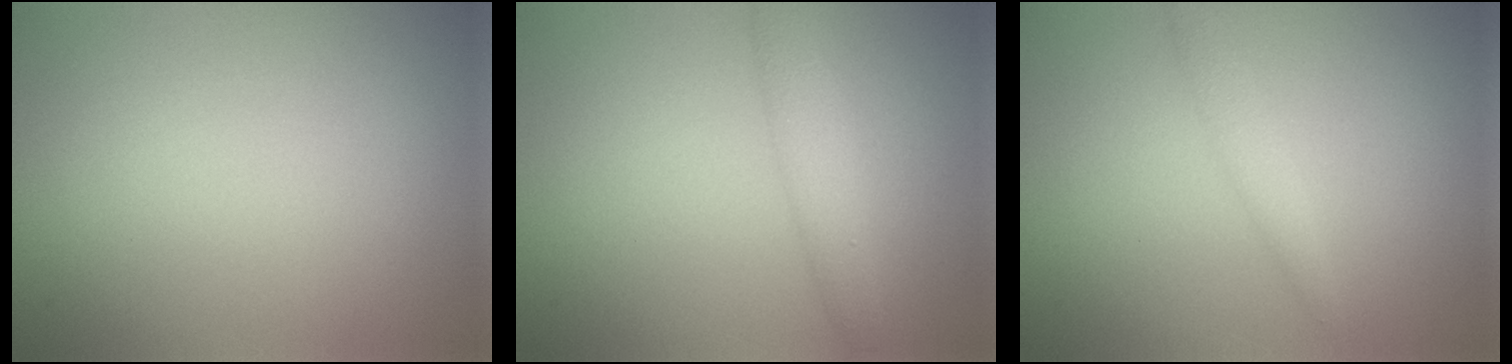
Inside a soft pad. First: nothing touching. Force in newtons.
{"total": 2.8, "press": 2.8, "slide": 0.1}
{"total": 1.4, "press": 1.4, "slide": 0.0}